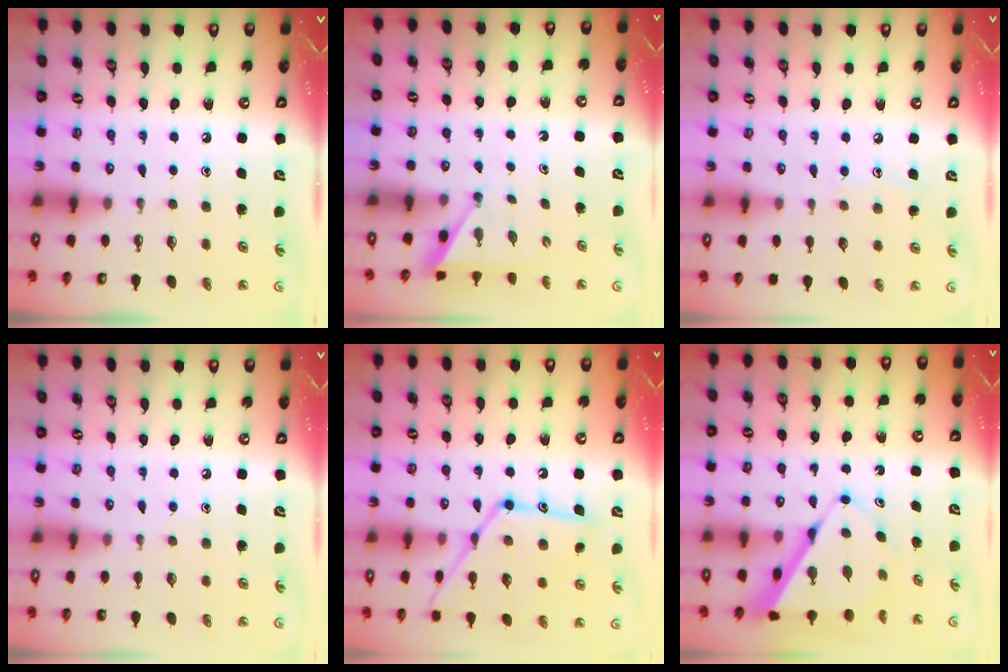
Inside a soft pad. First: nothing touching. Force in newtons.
{"total": 2.9, "press": 2.9, "slide": 0.2}
{"total": 5.0, "press": 5.0, "slide": 0.6}
{"total": 3.0, "press": 2.9, "slide": 0.4}
{"total": 16.5, "press": 16.4, "slide": 1.3}
{"total": 8.5, "press": 8.5, "slide": 0.6}